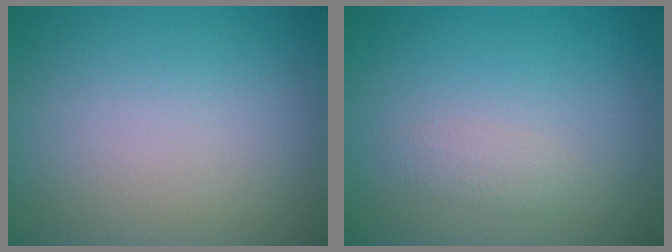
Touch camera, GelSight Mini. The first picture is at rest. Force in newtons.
{"total": 1.1, "press": 1.1, "slide": 0.1}